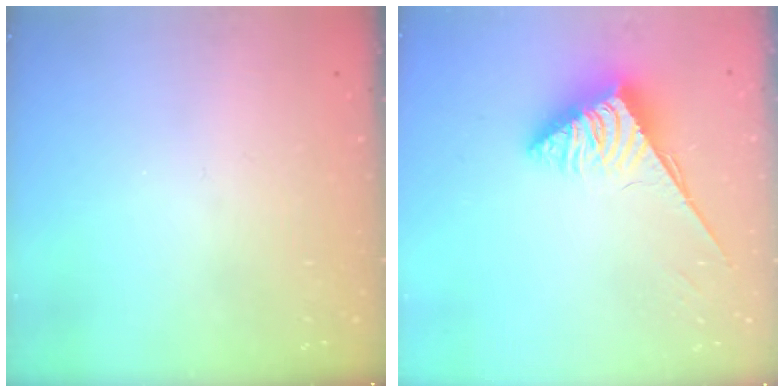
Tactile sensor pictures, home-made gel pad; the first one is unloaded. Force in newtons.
{"total": 3.7, "press": 3.6, "slide": 0.6}